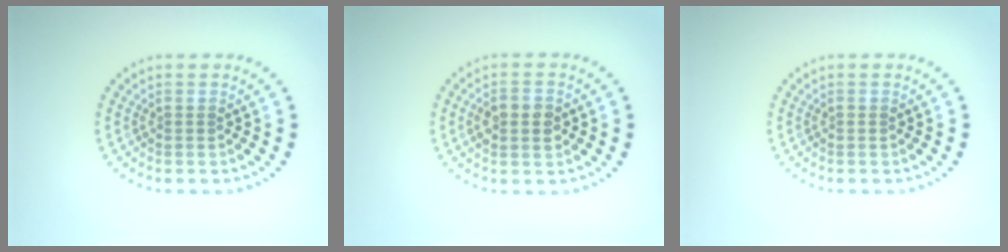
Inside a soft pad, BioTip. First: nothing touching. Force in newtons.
{"total": 2.9, "press": 2.9, "slide": 0.1}
{"total": 0.0}